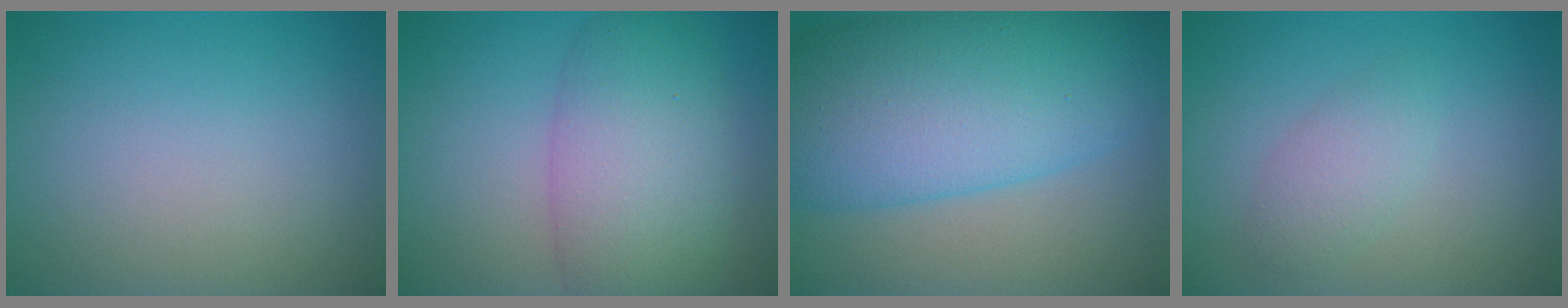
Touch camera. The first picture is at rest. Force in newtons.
{"total": 7.5, "press": 7.5, "slide": 0.3}
{"total": 12.3, "press": 12.3, "slide": 0.1}
{"total": 2.1, "press": 2.1, "slide": 0.1}